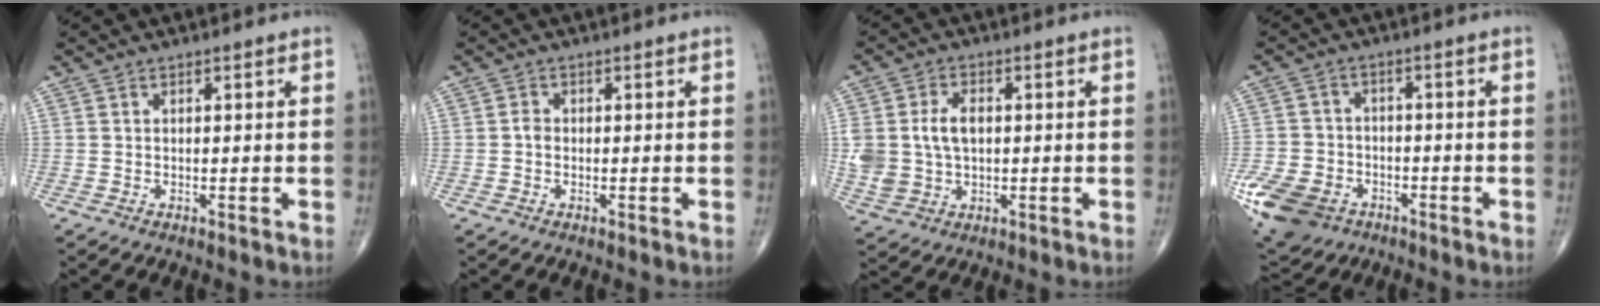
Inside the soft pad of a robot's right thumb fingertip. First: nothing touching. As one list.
[{"total": 1.3, "force": [-0.3, 1.0, 0.7], "torque": [-0.005, 0.004, -0.007]}, {"total": 7.7, "force": [0.5, 5.2, 5.6], "torque": [-0.107, 0.007, 0.016]}, {"total": 12.5, "force": [-6.0, 9.2, 6.1], "torque": [-0.121, 0.014, -0.100]}]